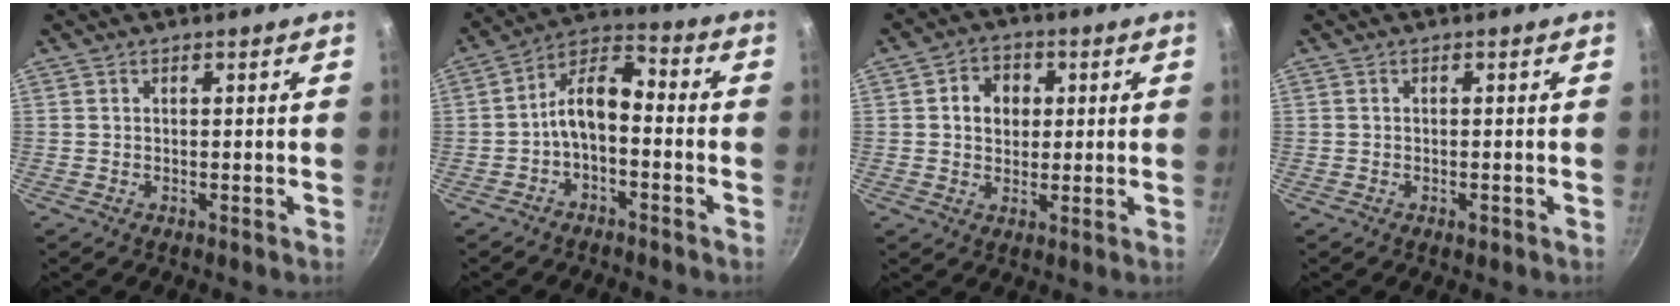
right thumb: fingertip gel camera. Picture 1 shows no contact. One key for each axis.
{"total": 8.6, "fx": -2.6, "fy": 4.5, "fz": 6.9, "tx": -0.119, "ty": 0.053, "tz": -0.057}
{"total": 6.5, "fx": 1.3, "fy": 5.4, "fz": 3.4, "tx": -0.027, "ty": 0.004, "tz": 0.013}
{"total": 1.1, "fx": -0.6, "fy": 0.6, "fz": 0.7, "tx": -0.011, "ty": 0.001, "tz": -0.009}